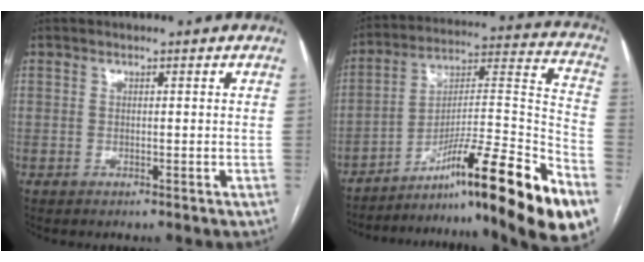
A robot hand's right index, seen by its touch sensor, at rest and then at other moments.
{"total": 25.4, "force": [-16.0, 0.8, 19.8], "torque": [-0.244, 0.020, -0.252]}